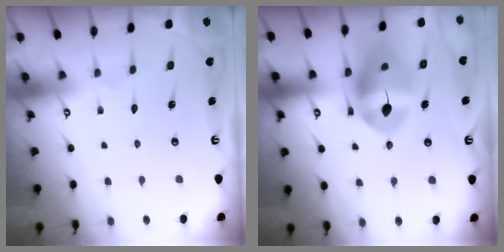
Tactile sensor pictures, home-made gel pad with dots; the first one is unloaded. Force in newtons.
{"total": 13.3, "press": 13.3, "slide": 1.4}